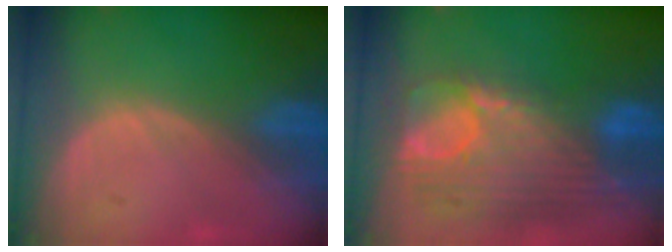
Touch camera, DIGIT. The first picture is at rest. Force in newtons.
{"total": 12.6, "press": 10.7, "slide": 6.7}